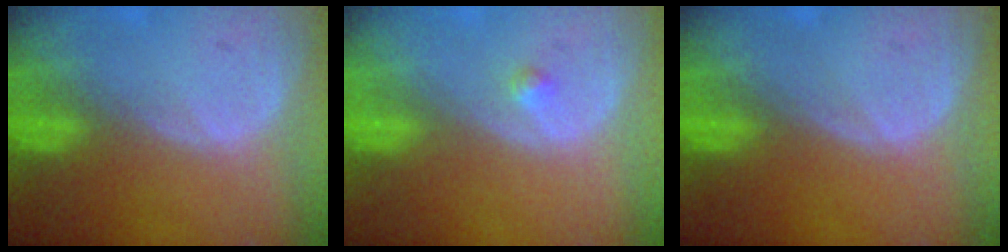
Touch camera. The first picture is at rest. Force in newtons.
{"total": 0.8, "press": 0.8, "slide": 0.1}
{"total": 0.0}